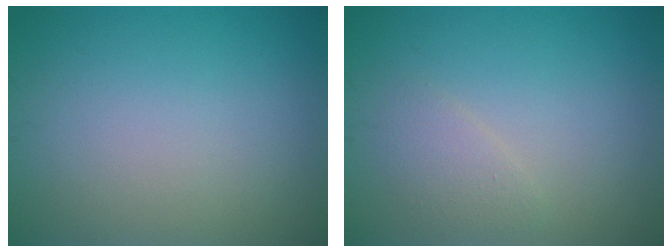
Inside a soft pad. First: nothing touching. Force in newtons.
{"total": 1.5, "press": 1.5, "slide": 0.1}